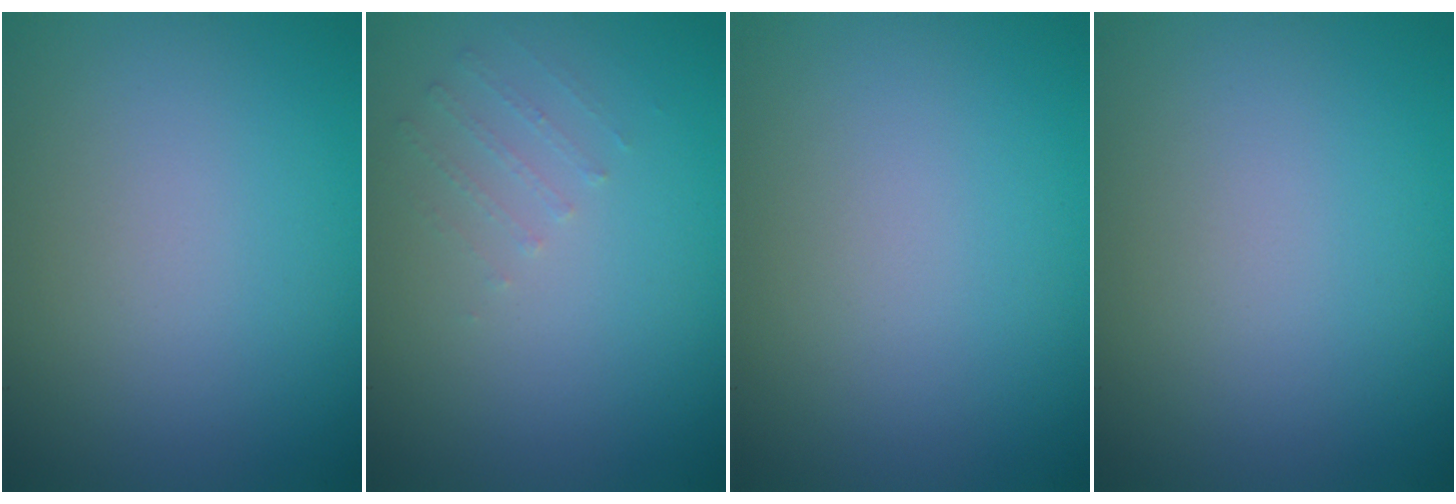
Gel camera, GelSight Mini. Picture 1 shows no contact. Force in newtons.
{"total": 0.6, "press": 0.5, "slide": 0.4}
{"total": 0.0}
{"total": 0.0}